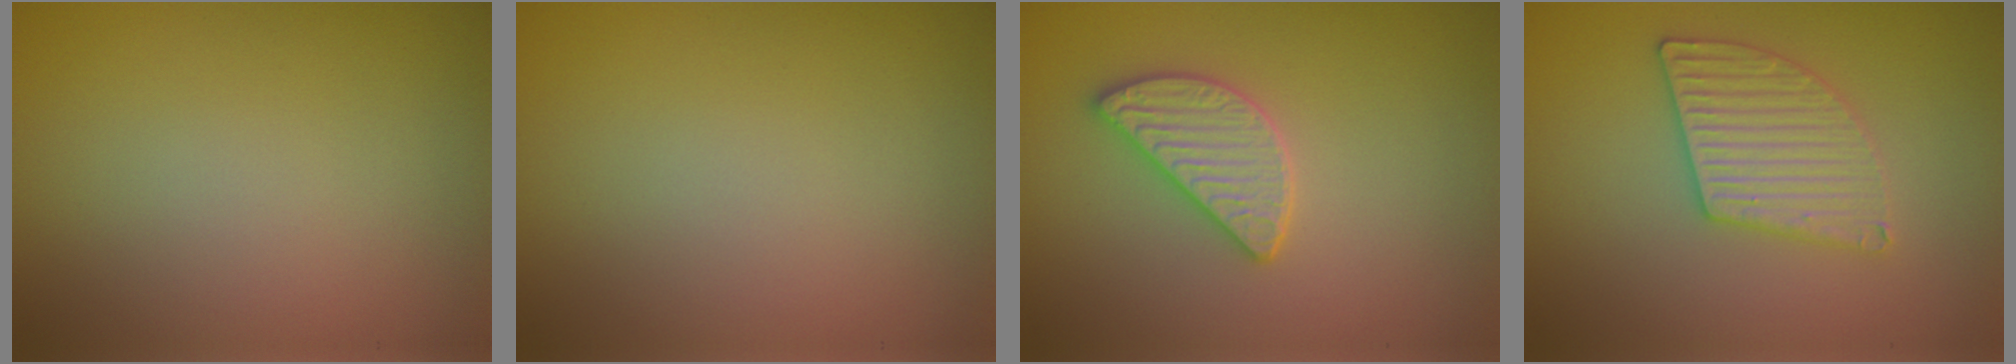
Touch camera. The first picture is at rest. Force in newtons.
{"total": 0.0}
{"total": 2.8, "press": 2.8, "slide": 0.5}
{"total": 3.0, "press": 3.0, "slide": 0.2}